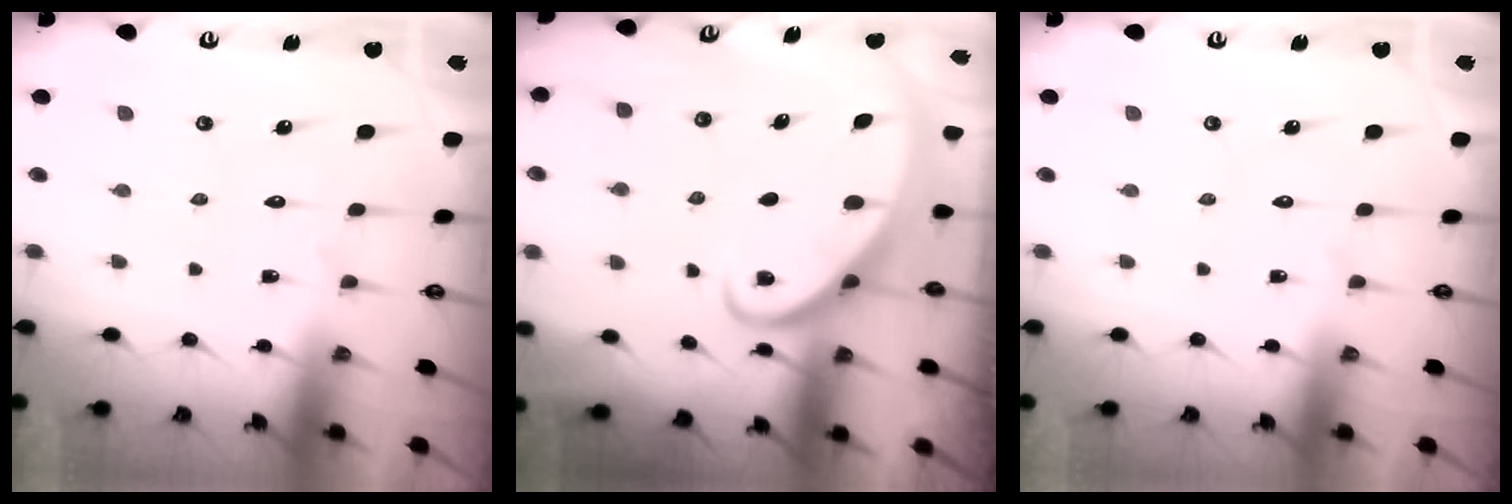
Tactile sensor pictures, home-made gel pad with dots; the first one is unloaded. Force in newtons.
{"total": 2.5, "press": 2.5, "slide": 0.3}
{"total": 0.0}